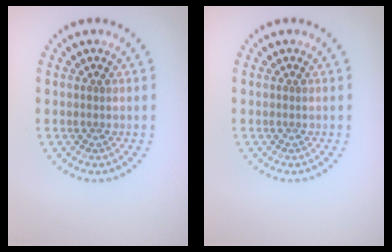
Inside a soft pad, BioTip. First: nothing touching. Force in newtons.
{"total": 0.0}